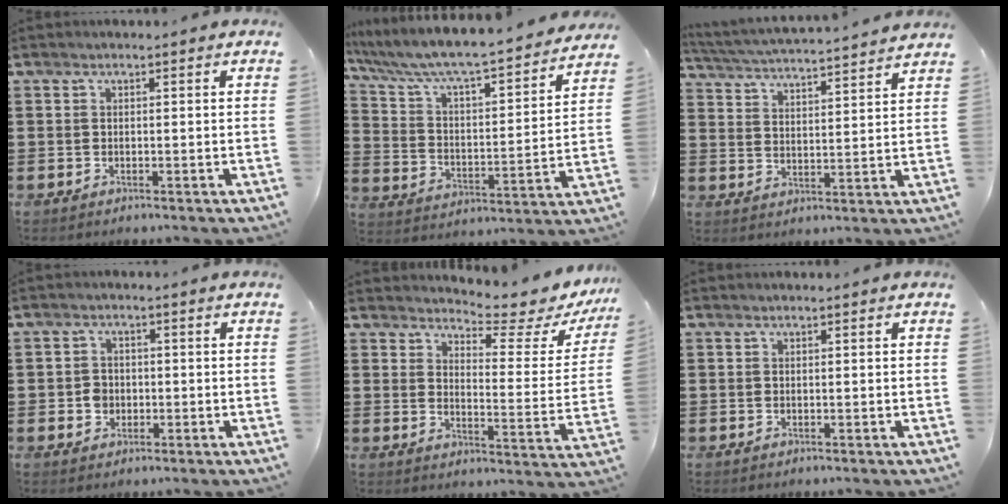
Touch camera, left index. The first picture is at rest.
{"total": 5.8, "force": [5.2, 0.3, 2.7], "torque": [-0.079, -0.049, 0.077]}
{"total": 4.3, "force": [4.1, -0.7, 0.9], "torque": [-0.039, -0.037, 0.065]}
{"total": 2.6, "force": [-0.5, 2.4, 1.0], "torque": [-0.027, 0.005, -0.013]}
{"total": 5.3, "force": [4.9, 0.1, 2.1], "torque": [-0.036, -0.050, 0.074]}
{"total": 0.0}